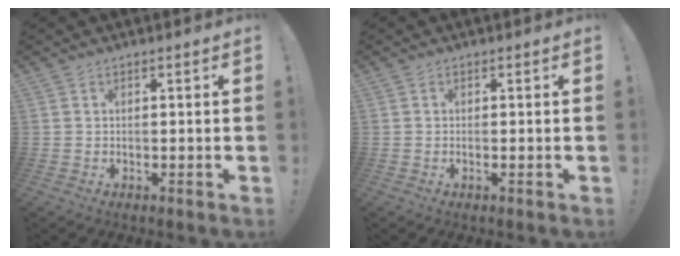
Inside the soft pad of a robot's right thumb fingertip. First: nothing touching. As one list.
[{"total": 0.5, "force": [-0.1, -0.2, 0.5], "torque": [-0.001, -0.005, -0.004]}]